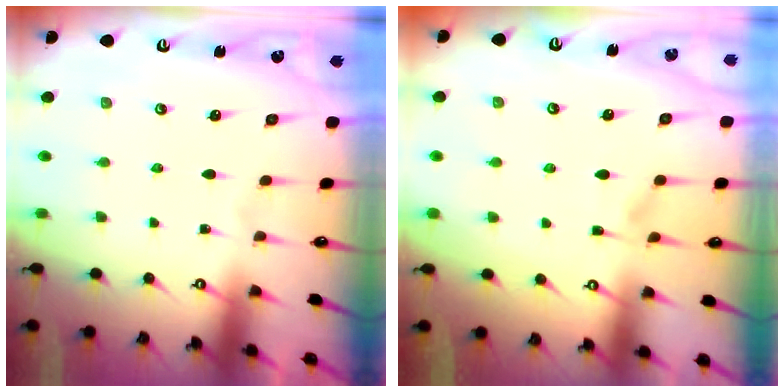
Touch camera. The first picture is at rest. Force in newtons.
{"total": 5.0, "press": 4.9, "slide": 0.6}